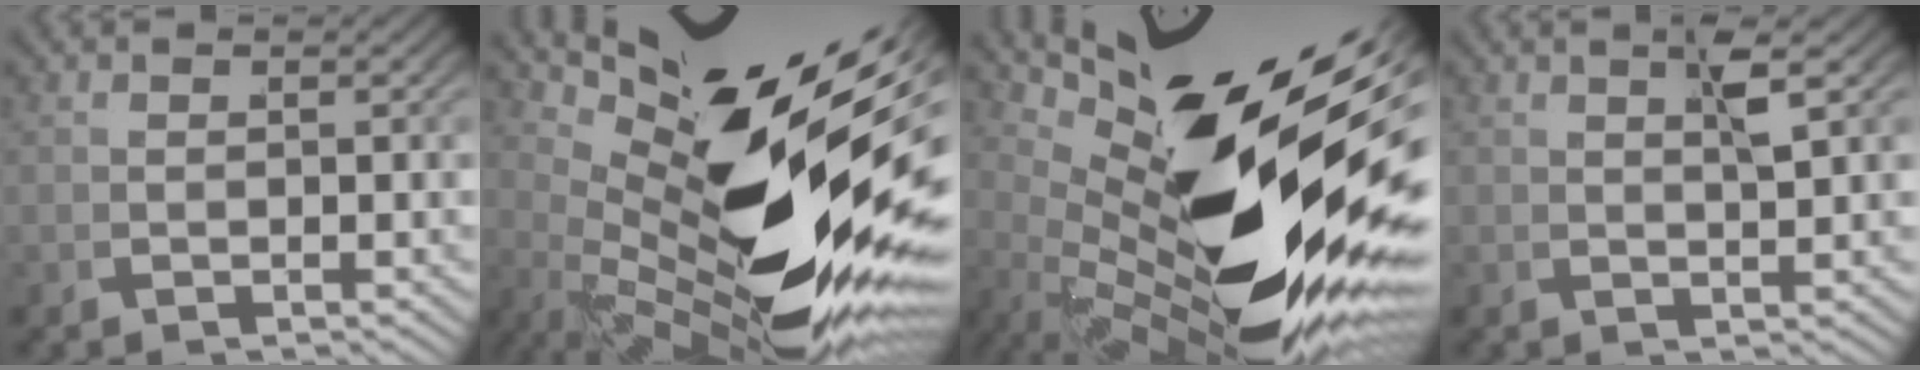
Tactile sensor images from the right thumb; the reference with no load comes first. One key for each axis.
{"total": 21.8, "fx": 0.5, "fy": 8.4, "fz": 20.1, "tx": -0.324, "ty": -0.017, "tz": 0.035}
{"total": 24.1, "fx": -0.4, "fy": 9.6, "fz": 22.1, "tx": -0.358, "ty": -0.021, "tz": 0.022}
{"total": 2.5, "fx": 1.7, "fy": -0.6, "fz": 1.7, "tx": -0.019, "ty": 0.019, "tz": 0.031}